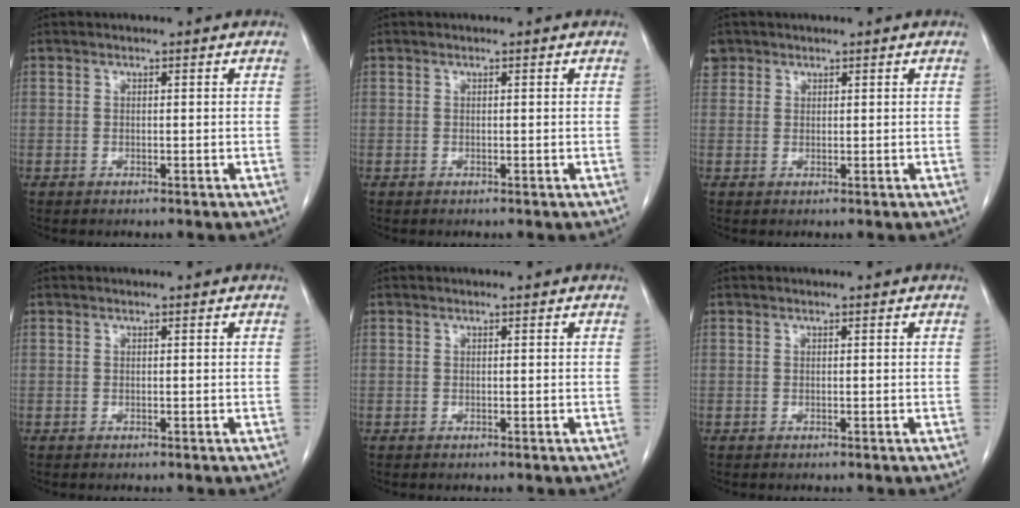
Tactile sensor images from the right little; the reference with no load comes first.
{"total": 0.0}
{"total": 2.6, "force": [1.4, 2.1, 0.2], "torque": [0.004, 0.010, 0.025]}
{"total": 0.0}
{"total": 0.0}
{"total": 0.0}